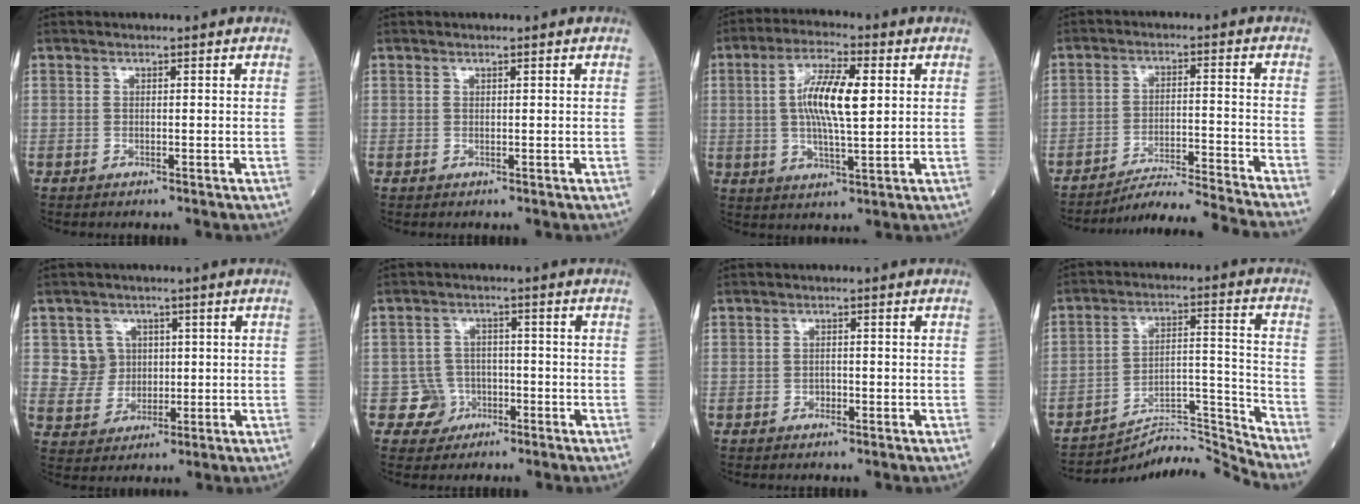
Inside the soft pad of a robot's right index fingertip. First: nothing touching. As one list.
[{"total": 0.0}, {"total": 10.1, "force": [1.6, 2.2, 9.7], "torque": [-0.185, 0.007, 0.029]}, {"total": 13.6, "force": [-12.7, -3.1, 3.5], "torque": [-0.035, -0.019, -0.199]}, {"total": 5.3, "force": [1.3, 5.1, 0.5], "torque": [-0.006, 0.014, 0.028]}, {"total": 3.9, "force": [-1.6, 3.5, -0.5], "torque": [0.016, 0.017, -0.026]}, {"total": 0.8, "force": [-0.5, 0.6, 0.3], "torque": [-0.002, 0.003, -0.011]}, {"total": 11.8, "force": [-11.3, -3.1, -0.8], "torque": [0.016, 0.052, -0.190]}]